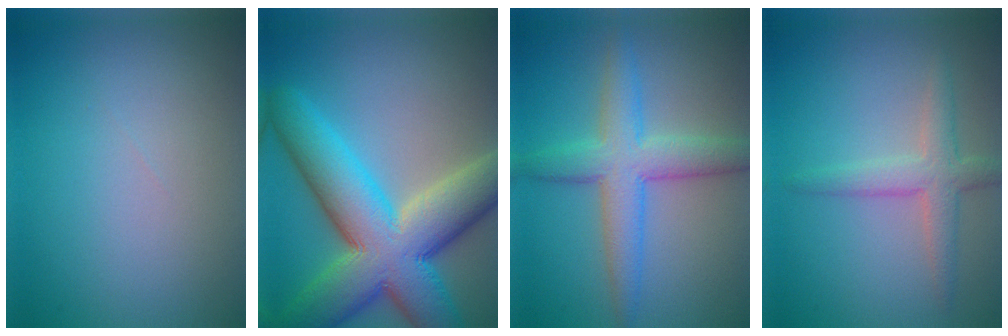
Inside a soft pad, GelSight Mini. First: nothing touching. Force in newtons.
{"total": 12.8, "press": 12.8, "slide": 0.7}
{"total": 5.3, "press": 5.3, "slide": 0.2}
{"total": 3.0, "press": 3.0, "slide": 0.1}